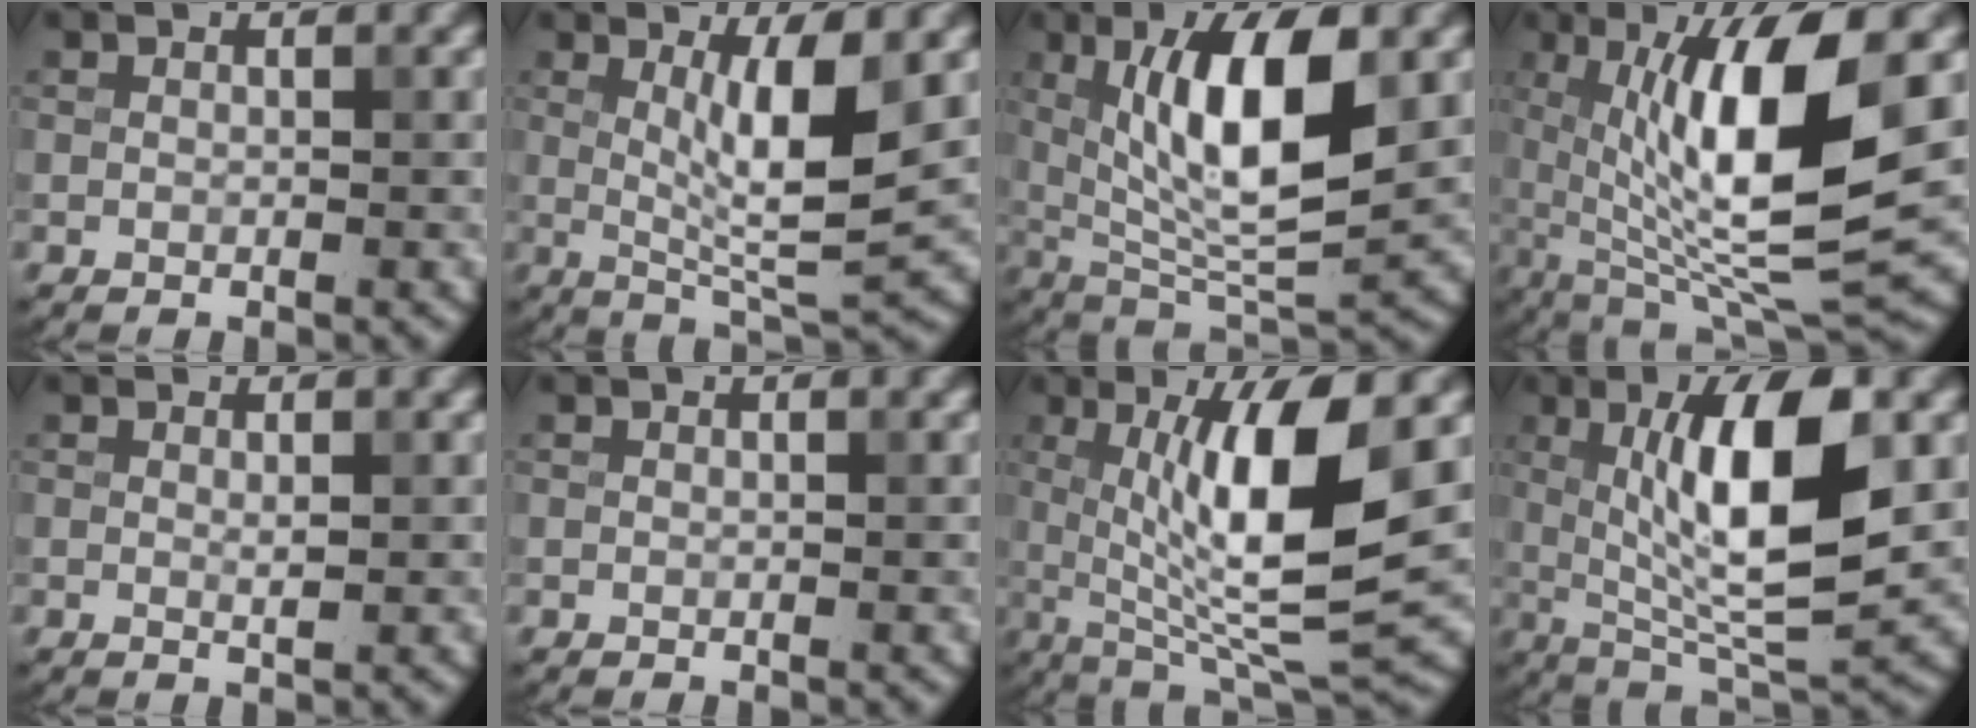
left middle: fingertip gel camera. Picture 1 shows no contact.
{"total": 6.6, "force": [1.2, 1.3, 6.3], "torque": [-0.105, -0.015, 0.025]}
{"total": 10.3, "force": [2.4, 3.4, 9.4], "torque": [-0.153, -0.005, 0.045]}
{"total": 11.9, "force": [1.6, 3.1, 11.4], "torque": [-0.183, -0.009, 0.035]}
{"total": 0.7, "force": [0.2, 0.1, 0.7], "torque": [-0.011, -0.001, 0.002]}
{"total": 0.0}
{"total": 10.8, "force": [1.5, 2.6, 10.4], "torque": [-0.162, -0.009, 0.035]}
{"total": 10.8, "force": [1.7, 3.1, 10.2], "torque": [-0.155, -0.001, 0.031]}